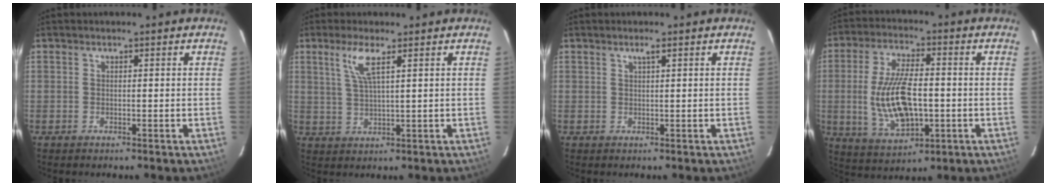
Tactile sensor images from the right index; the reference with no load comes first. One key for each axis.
{"total": 4.9, "fx": 2.4, "fy": 0.4, "fz": 4.2, "tx": -0.087, "ty": -0.001, "tz": 0.052}
{"total": 1.0, "fx": 0.6, "fy": -0.1, "fz": 0.8, "tx": -0.012, "ty": 0.003, "tz": 0.011}
{"total": 13.8, "fx": -1.5, "fy": 6.3, "fz": 12.1, "tx": -0.241, "ty": -0.005, "tz": -0.017}